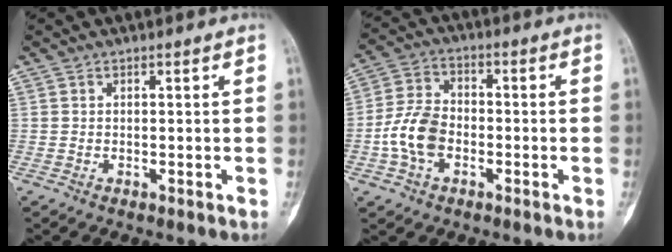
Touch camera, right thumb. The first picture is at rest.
{"total": 9.2, "force": [-2.4, 6.2, 6.4], "torque": [-0.118, 0.024, -0.053]}